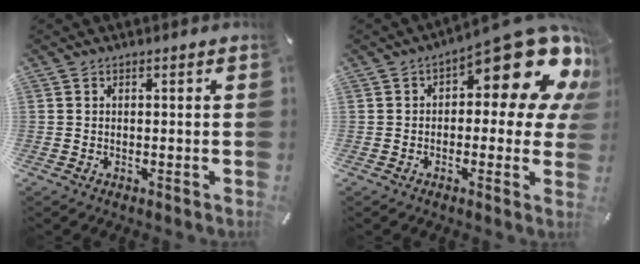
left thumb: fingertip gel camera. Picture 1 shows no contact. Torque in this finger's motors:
{"motor_torque": [2.42, 2.59, 0.38, -0.16, 0.08]}